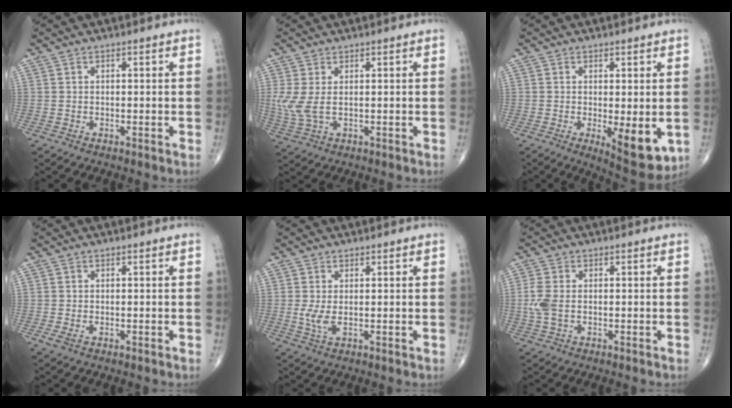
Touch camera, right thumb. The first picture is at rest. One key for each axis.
{"total": 5.0, "fx": 0.4, "fy": 2.3, "fz": 4.4, "tx": -0.124, "ty": 0.000, "tz": 0.017}
{"total": 8.7, "fx": -1.7, "fy": 3.0, "fz": 8.0, "tx": -0.104, "ty": -0.024, "tz": -0.015}
{"total": 1.2, "fx": -0.3, "fy": 0.8, "fz": 0.9, "tx": -0.023, "ty": -0.002, "tz": -0.004}
{"total": 2.9, "fx": 0.2, "fy": 1.1, "fz": 2.7, "tx": -0.065, "ty": -0.011, "tz": 0.007}
{"total": 4.2, "fx": -0.3, "fy": 2.5, "fz": 3.4, "tx": -0.096, "ty": 0.002, "tz": -0.008}